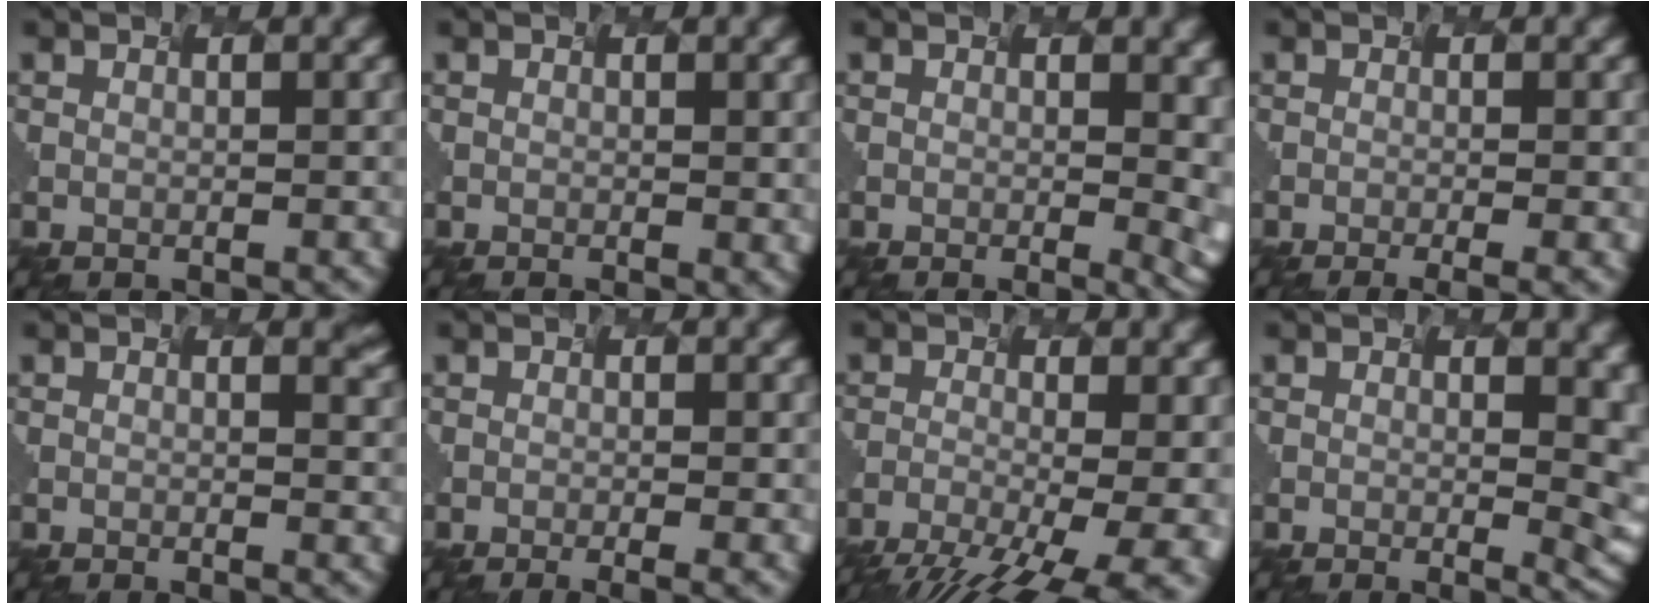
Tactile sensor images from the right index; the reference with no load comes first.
{"total": 0.9, "force": [-0.2, 0.2, 0.9], "torque": [-0.009, -0.001, 0.008]}
{"total": 5.2, "force": [0.5, 2.4, 4.7], "torque": [-0.018, -0.002, 0.016]}
{"total": 3.0, "force": [-1.0, 0.9, 2.6], "torque": [-0.015, 0.000, -0.009]}
{"total": 2.1, "force": [1.2, 1.0, 1.4], "torque": [0.002, 0.001, 0.003]}
{"total": 2.5, "force": [-0.8, 0.8, 2.2], "torque": [-0.010, 0.002, -0.010]}
{"total": 12.8, "force": [-7.5, 4.7, 9.2], "torque": [-0.121, -0.023, -0.075]}
{"total": 6.6, "force": [0.8, 3.2, 5.8], "torque": [-0.030, -0.004, 0.022]}